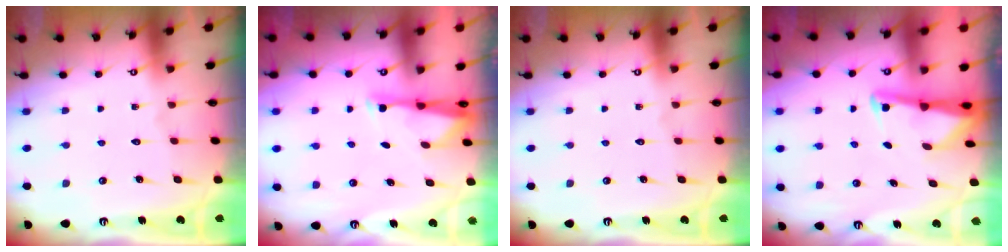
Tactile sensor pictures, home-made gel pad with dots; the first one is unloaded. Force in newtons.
{"total": 2.9, "press": 2.8, "slide": 0.5}
{"total": 0.0}
{"total": 3.0, "press": 3.0, "slide": 0.3}